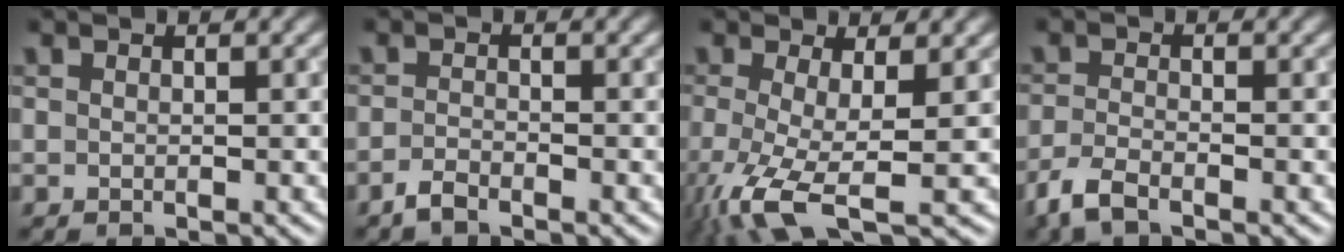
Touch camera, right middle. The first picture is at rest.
{"total": 1.5, "force": [-1.3, 0.2, 0.5], "torque": [-0.017, 0.000, -0.030]}
{"total": 6.6, "force": [-2.5, 1.7, 5.8], "torque": [-0.126, -0.015, -0.050]}
{"total": 2.8, "force": [-2.3, 0.6, 1.5], "torque": [-0.042, -0.009, -0.055]}